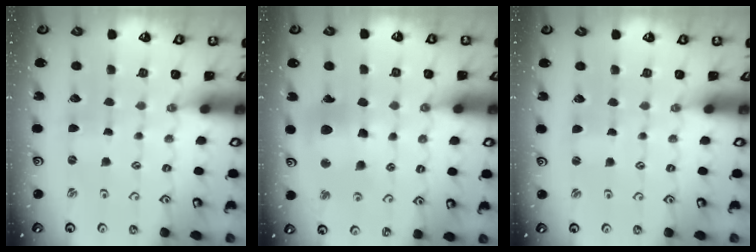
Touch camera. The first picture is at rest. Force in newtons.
{"total": 13.1, "press": 13.0, "slide": 1.7}
{"total": 0.0}